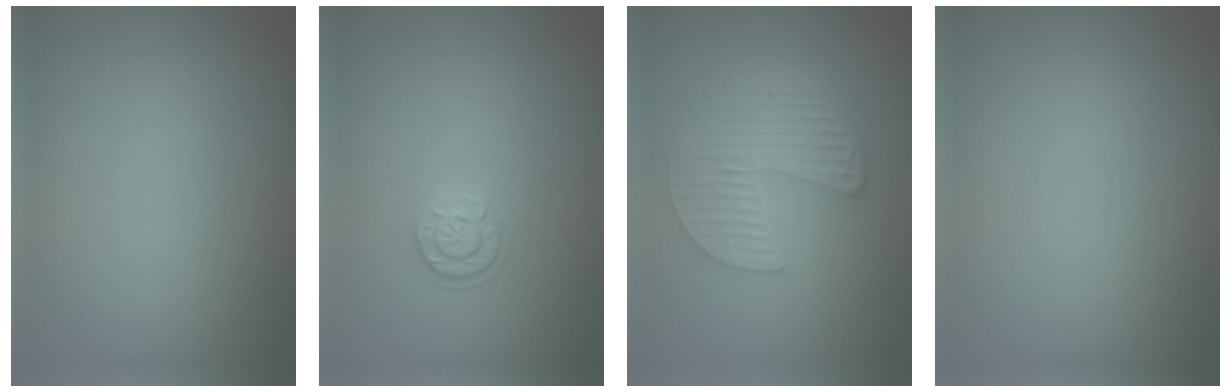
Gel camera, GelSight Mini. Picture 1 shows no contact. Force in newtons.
{"total": 1.8, "press": 1.7, "slide": 0.4}
{"total": 5.9, "press": 4.3, "slide": 4.1}
{"total": 0.0}